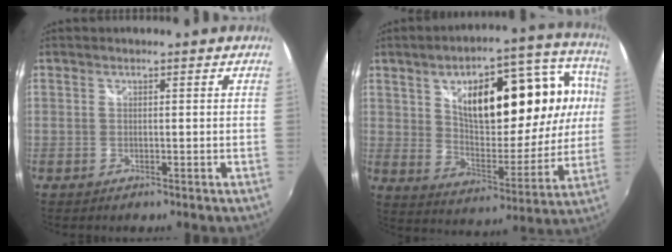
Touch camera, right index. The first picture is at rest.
{"total": 22.6, "force": [6.3, 9.8, 19.3], "torque": [-0.292, 0.033, 0.119]}